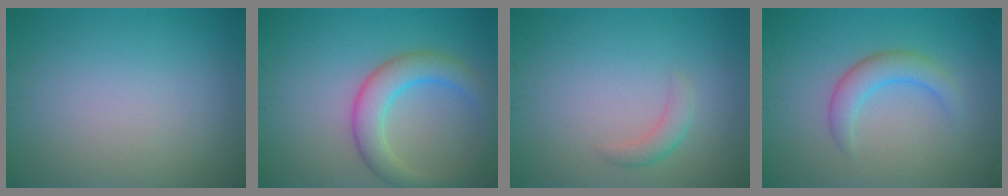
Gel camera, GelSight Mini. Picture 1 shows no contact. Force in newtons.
{"total": 4.6, "press": 4.6, "slide": 0.2}
{"total": 1.6, "press": 1.6, "slide": 0.0}
{"total": 2.8, "press": 2.8, "slide": 0.3}